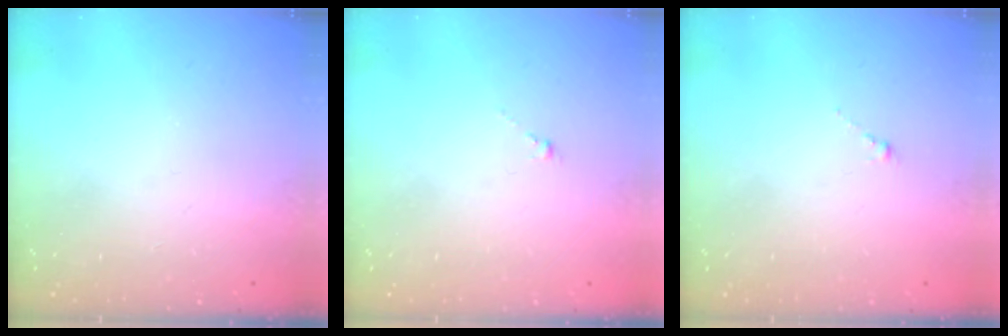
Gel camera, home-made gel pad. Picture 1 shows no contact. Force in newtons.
{"total": 0.6, "press": 0.4, "slide": 0.4}
{"total": 0.8, "press": 0.7, "slide": 0.5}